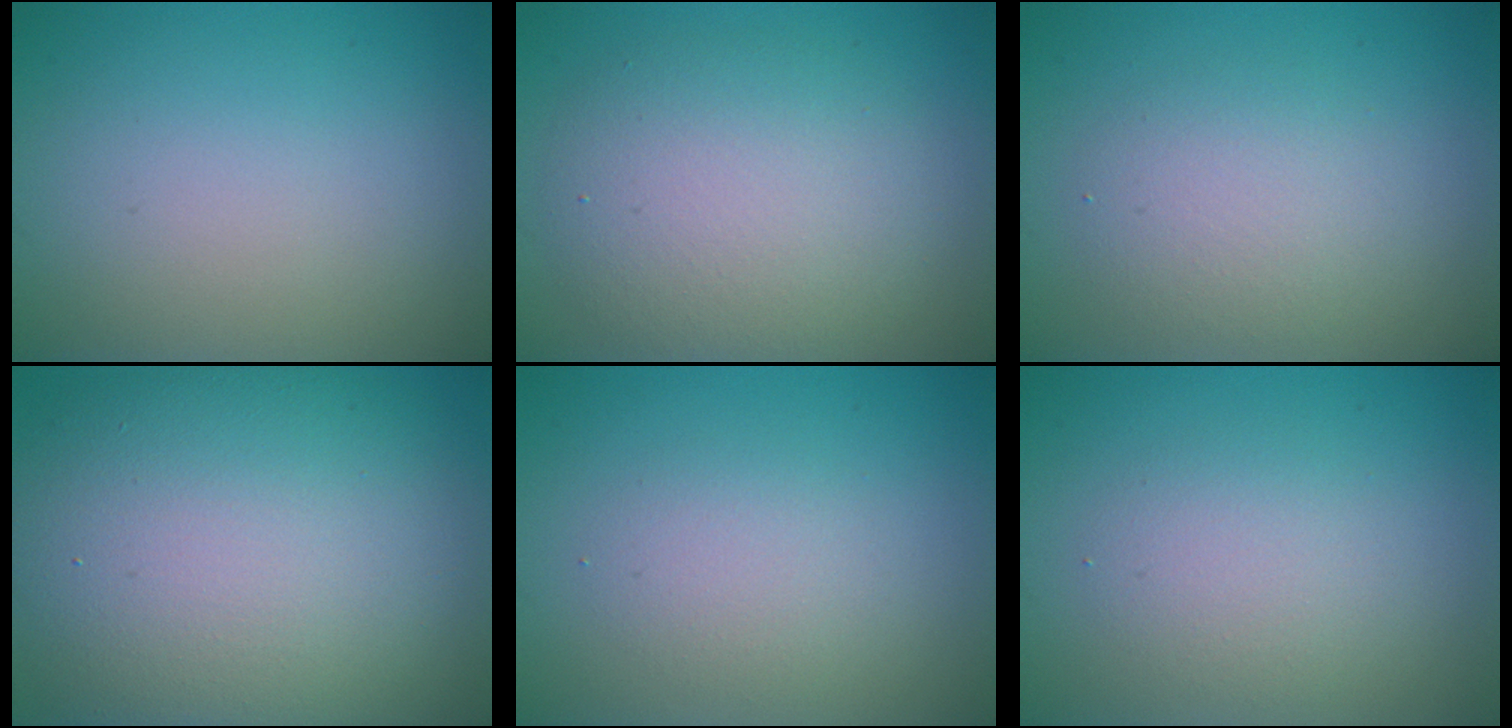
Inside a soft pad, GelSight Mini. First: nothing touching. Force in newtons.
{"total": 6.0, "press": 6.0, "slide": 0.4}
{"total": 2.9, "press": 2.9, "slide": 0.2}
{"total": 14.0, "press": 14.0, "slide": 0.7}
{"total": 2.2, "press": 2.1, "slide": 0.2}
{"total": 2.6, "press": 2.6, "slide": 0.2}